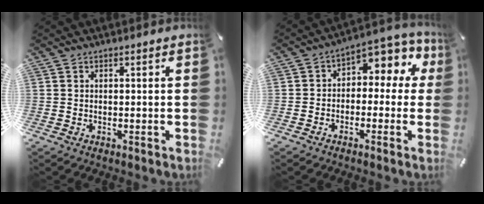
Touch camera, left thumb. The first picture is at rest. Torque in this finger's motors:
{"motor_torque": [0.10, 0.58, 0.16, -0.02, 0.14]}